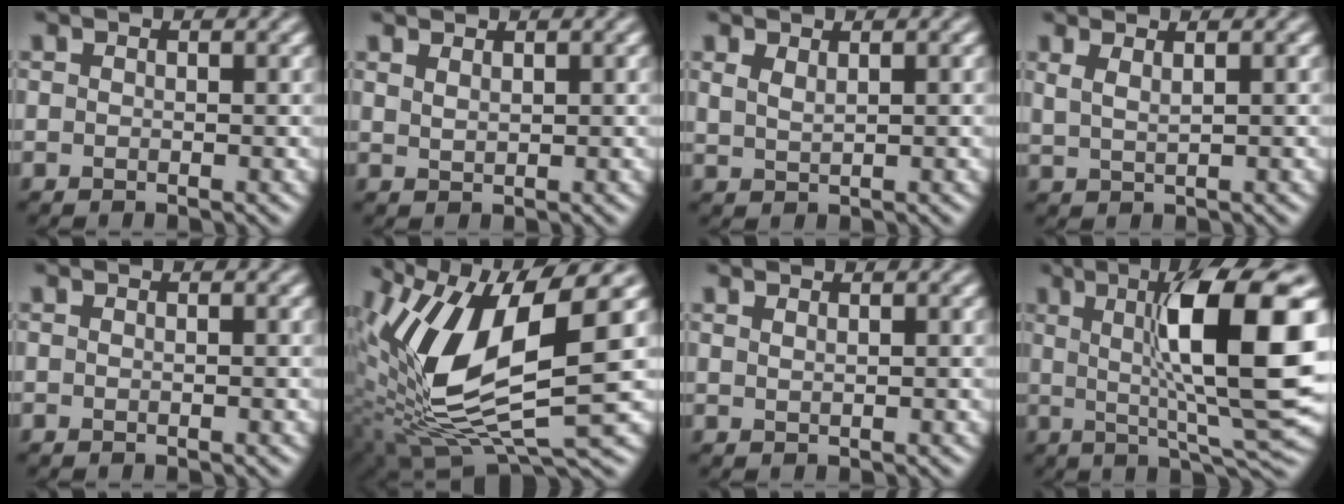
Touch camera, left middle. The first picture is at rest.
{"total": 1.1, "force": [0.8, 0.4, 0.5], "torque": [-0.003, 0.004, 0.014]}
{"total": 0.7, "force": [0.5, 0.2, 0.5], "torque": [-0.014, 0.001, 0.021]}
{"total": 1.4, "force": [0.8, 0.5, 1.1], "torque": [-0.014, 0.005, 0.019]}
{"total": 0.5, "force": [-0.5, 0.0, 0.1], "torque": [0.004, 0.004, -0.006]}
{"total": 12.4, "force": [1.5, 5.2, 11.1], "torque": [-0.240, -0.013, 0.034]}
{"total": 0.5, "force": [0.2, 0.3, 0.4], "torque": [0.004, 0.000, 0.000]}
{"total": 12.3, "force": [1.8, 2.5, 11.9], "torque": [-0.167, 0.010, 0.032]}